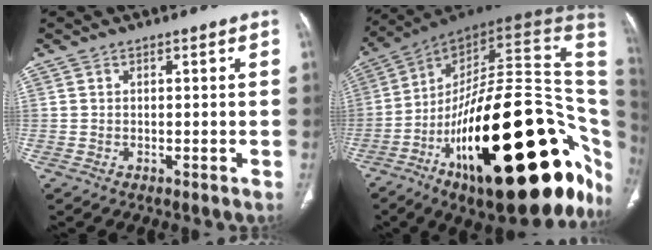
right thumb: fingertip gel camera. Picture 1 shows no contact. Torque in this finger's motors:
{"motor_torque": [2.88, 2.13, 2.53, -0.24, 0.54]}